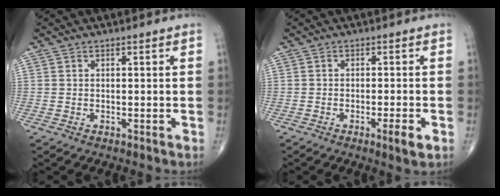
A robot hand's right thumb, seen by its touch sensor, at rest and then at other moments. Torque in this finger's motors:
{"motor_torque": [0.47, 0.75, -0.06, -0.02, 0.12]}